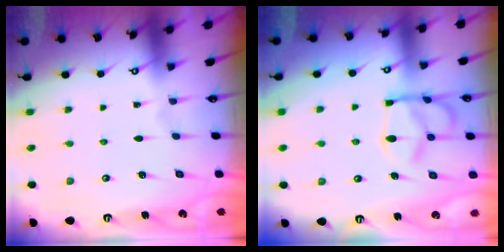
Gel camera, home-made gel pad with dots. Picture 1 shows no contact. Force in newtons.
{"total": 13.6, "press": 13.6, "slide": 1.1}